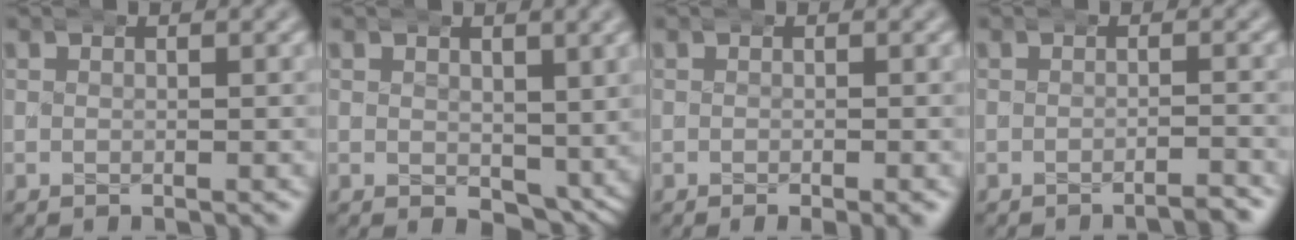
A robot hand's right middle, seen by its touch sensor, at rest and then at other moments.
{"total": 2.7, "force": [-0.4, 1.7, 2.1], "torque": [-0.025, -0.019, 0.000]}
{"total": 1.1, "force": [-0.6, 0.2, 1.0], "torque": [-0.011, -0.001, -0.010]}
{"total": 1.4, "force": [-1.4, 0.0, 0.5], "torque": [-0.004, 0.009, -0.030]}